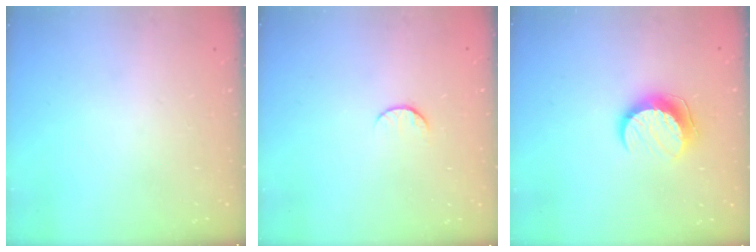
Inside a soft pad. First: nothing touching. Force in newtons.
{"total": 5.7, "press": 5.7, "slide": 0.5}
{"total": 9.7, "press": 9.7, "slide": 0.5}